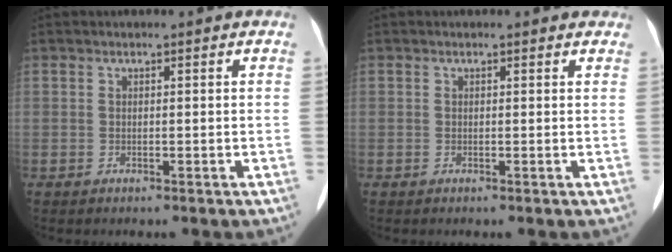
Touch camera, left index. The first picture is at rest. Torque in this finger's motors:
{"motor_torque": [-2.14, 0.00, -1.05, -0.21]}